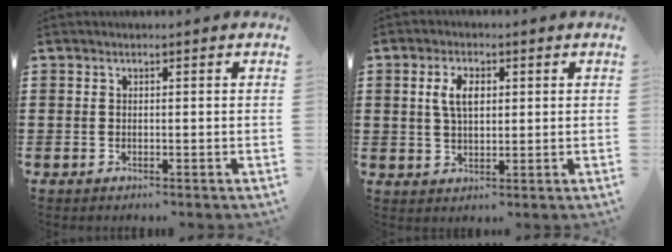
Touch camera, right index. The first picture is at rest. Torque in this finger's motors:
{"motor_torque": [0.16, -0.09, 0.32, 0.11]}